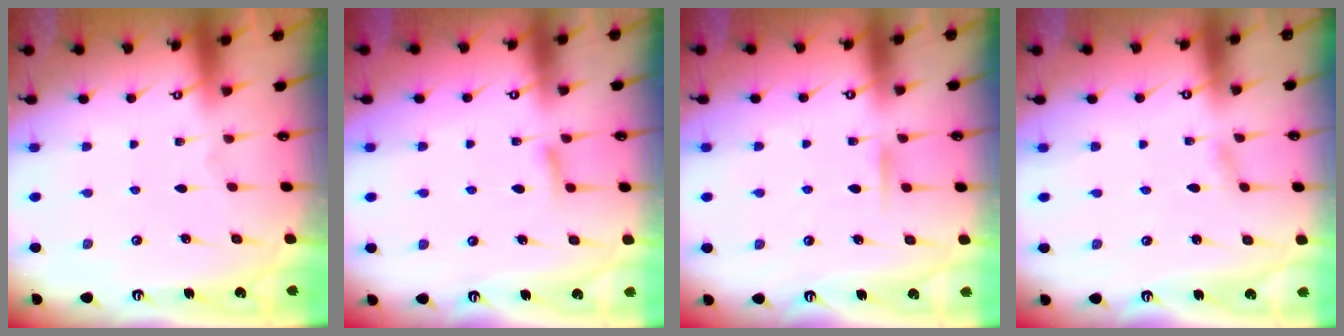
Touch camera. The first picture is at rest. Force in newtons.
{"total": 5.3, "press": 5.2, "slide": 0.6}
{"total": 5.5, "press": 5.5, "slide": 0.5}
{"total": 2.0, "press": 2.0, "slide": 0.2}